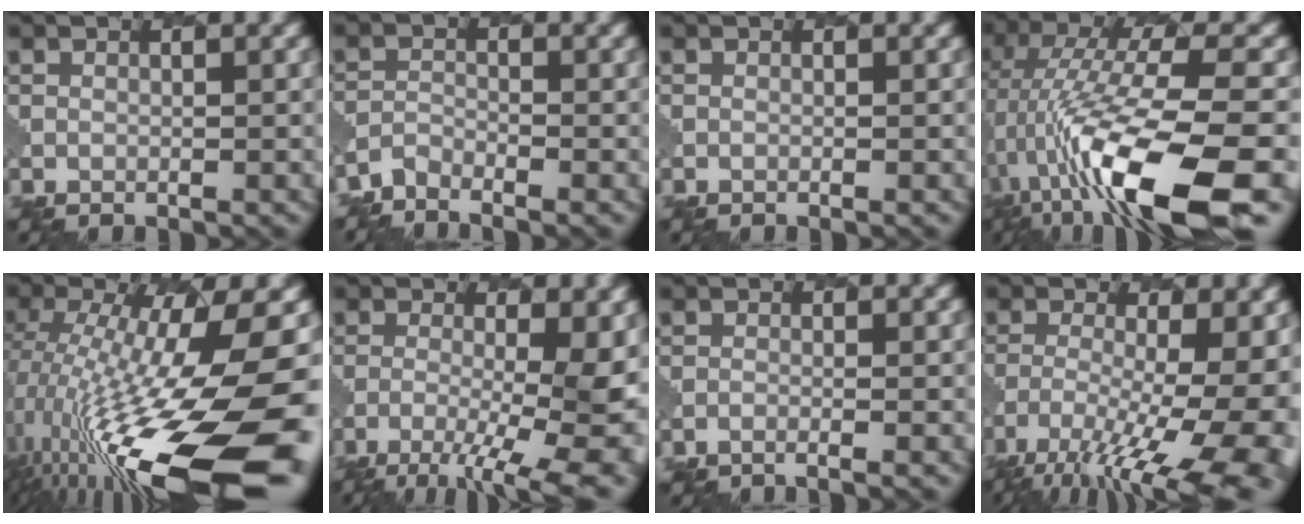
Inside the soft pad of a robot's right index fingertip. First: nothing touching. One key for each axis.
{"total": 2.2, "fx": -2.1, "fy": 0.3, "fz": 0.1, "tx": -0.010, "ty": -0.002, "tz": -0.052}
{"total": 0.0}
{"total": 14.2, "fx": -4.8, "fy": 4.2, "fz": 12.7, "tx": -0.241, "ty": 0.005, "tz": -0.074}
{"total": 17.3, "fx": -4.7, "fy": 4.7, "fz": 15.9, "tx": -0.281, "ty": 0.000, "tz": -0.082}
{"total": 9.3, "fx": -3.1, "fy": 3.0, "fz": 8.2, "tx": -0.130, "ty": -0.009, "tz": -0.045}
{"total": 1.8, "fx": -1.4, "fy": 0.4, "fz": 1.1, "tx": -0.008, "ty": 0.004, "tz": -0.031}
{"total": 15.2, "fx": -7.5, "fy": 5.5, "fz": 12.0, "tx": -0.187, "ty": -0.028, "tz": -0.101}